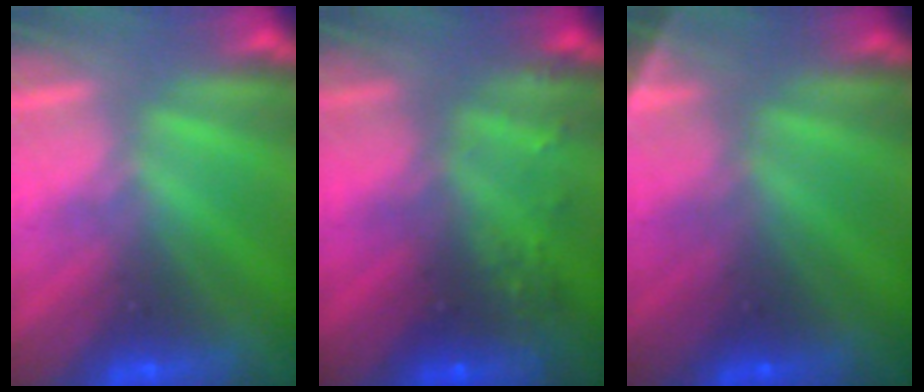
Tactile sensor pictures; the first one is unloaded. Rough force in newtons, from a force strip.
{"total": 7.8}
{"total": 2.8}